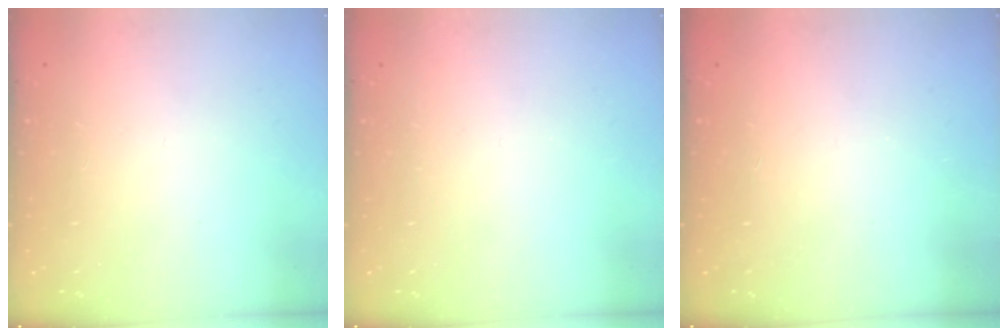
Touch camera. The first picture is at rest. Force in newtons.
{"total": 0.0}
{"total": 4.3, "press": 4.3, "slide": 0.6}